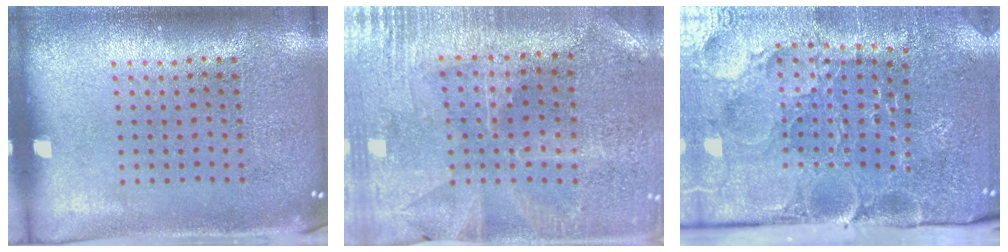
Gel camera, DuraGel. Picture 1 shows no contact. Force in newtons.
{"total": 0.9, "press": 0.8, "slide": 0.3}
{"total": 3.9, "press": 3.8, "slide": 1.1}